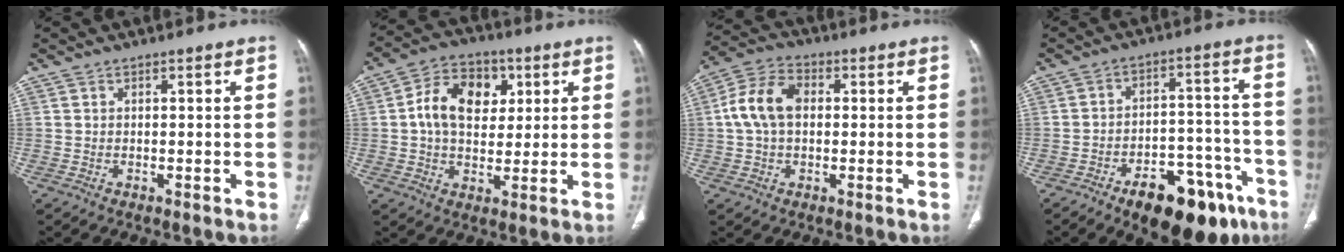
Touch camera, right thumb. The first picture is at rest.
{"total": 12.4, "force": [2.7, 8.8, 8.3], "torque": [-0.113, 0.006, 0.038]}
{"total": 9.8, "force": [0.9, 6.6, 7.2], "torque": [-0.144, 0.026, 0.011]}
{"total": 18.0, "force": [-11.1, 8.2, 11.6], "torque": [-0.106, 0.078, -0.157]}